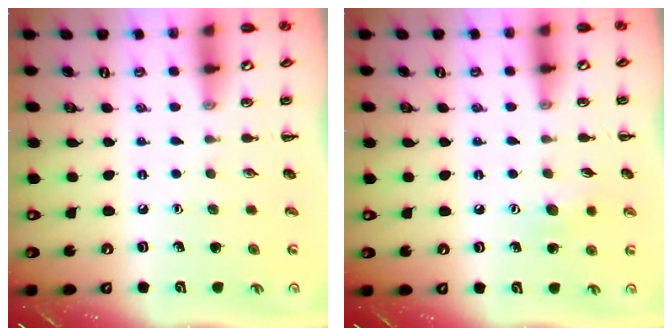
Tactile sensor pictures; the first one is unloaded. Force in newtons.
{"total": 7.0, "press": 6.7, "slide": 1.8}